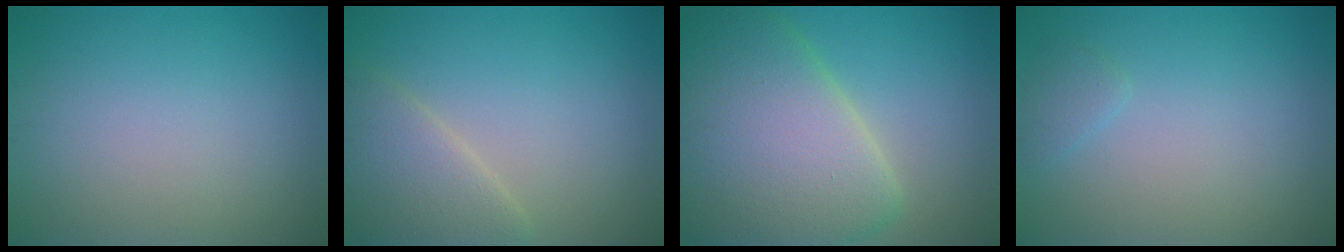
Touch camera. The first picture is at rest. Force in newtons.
{"total": 4.1, "press": 4.0, "slide": 0.2}
{"total": 11.0, "press": 10.9, "slide": 1.1}
{"total": 1.0, "press": 1.0, "slide": 0.1}